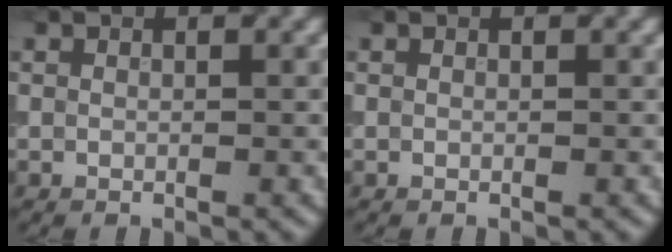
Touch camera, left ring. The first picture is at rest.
{"total": 0.0}